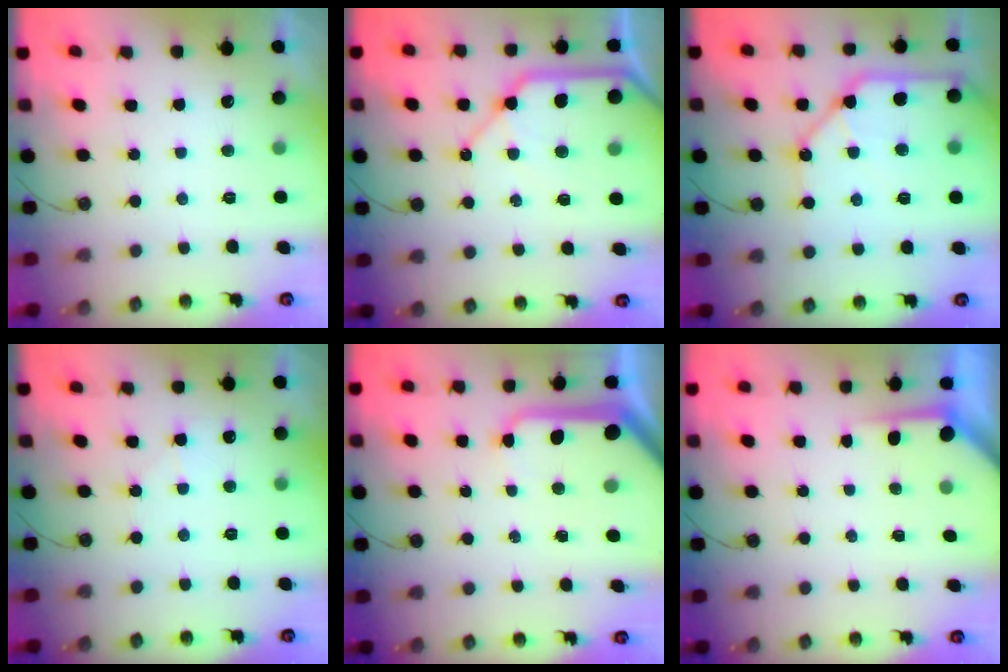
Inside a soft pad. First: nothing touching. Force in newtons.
{"total": 15.7, "press": 15.5, "slide": 2.1}
{"total": 13.1, "press": 13.0, "slide": 1.9}
{"total": 4.1, "press": 4.1, "slide": 0.7}
{"total": 13.0, "press": 12.9, "slide": 1.7}
{"total": 3.4, "press": 3.4, "slide": 0.3}